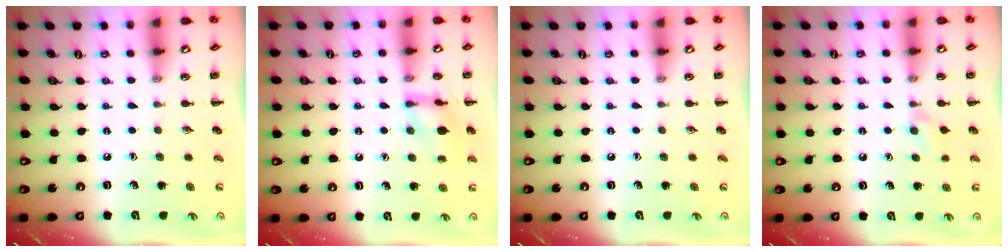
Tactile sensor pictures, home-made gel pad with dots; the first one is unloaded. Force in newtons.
{"total": 10.9, "press": 10.8, "slide": 0.6}
{"total": 0.0}
{"total": 3.1, "press": 2.9, "slide": 1.3}